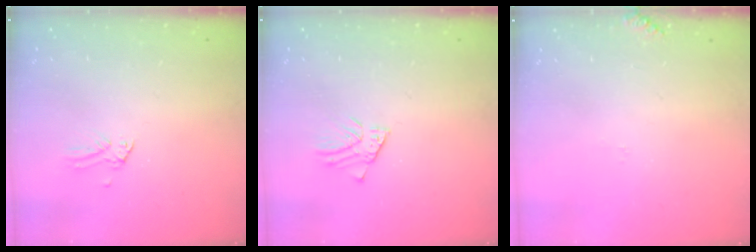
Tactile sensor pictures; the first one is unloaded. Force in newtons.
{"total": 1.6, "press": 1.6, "slide": 0.0}
{"total": 5.6, "press": 5.6, "slide": 0.4}